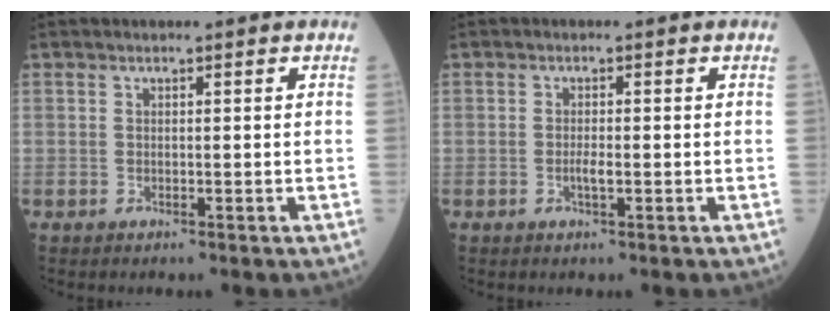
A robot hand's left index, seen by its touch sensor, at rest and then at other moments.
{"total": 1.6, "force": [-0.4, 0.4, 1.5], "torque": [-0.032, -0.001, -0.005]}